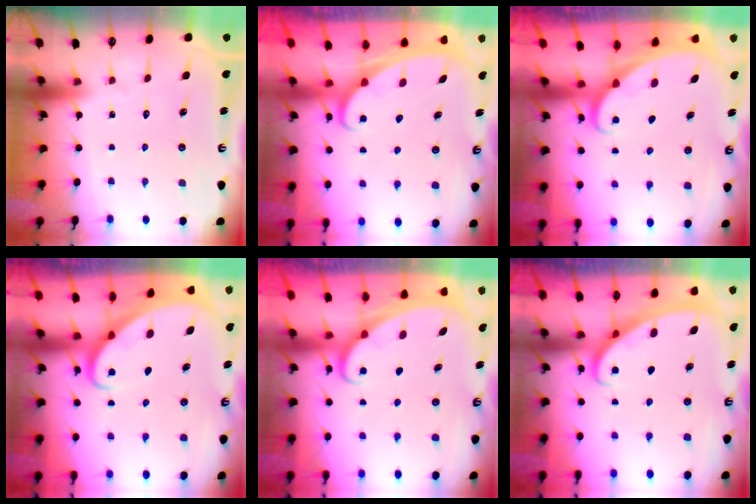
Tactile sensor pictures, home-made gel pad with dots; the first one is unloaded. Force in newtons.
{"total": 2.4, "press": 2.4, "slide": 0.3}
{"total": 2.3, "press": 2.3, "slide": 0.2}
{"total": 2.8, "press": 2.8, "slide": 0.3}
{"total": 2.4, "press": 2.3, "slide": 0.3}
{"total": 2.6, "press": 2.6, "slide": 0.3}